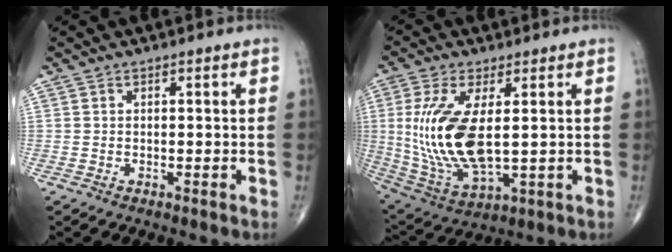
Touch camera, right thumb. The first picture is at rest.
{"total": 16.5, "force": [1.4, 7.0, 14.9], "torque": [-0.321, -0.020, 0.044]}